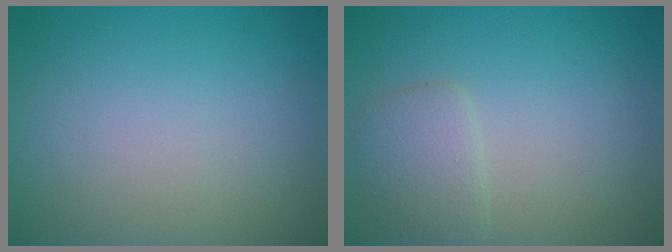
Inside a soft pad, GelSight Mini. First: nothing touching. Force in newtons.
{"total": 2.2, "press": 2.2, "slide": 0.1}